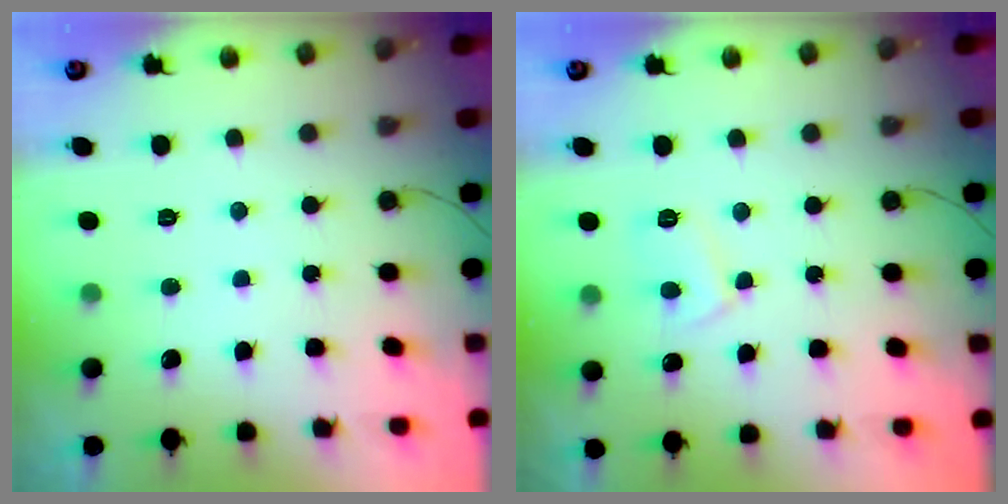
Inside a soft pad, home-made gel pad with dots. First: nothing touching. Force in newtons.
{"total": 5.6, "press": 5.6, "slide": 0.5}